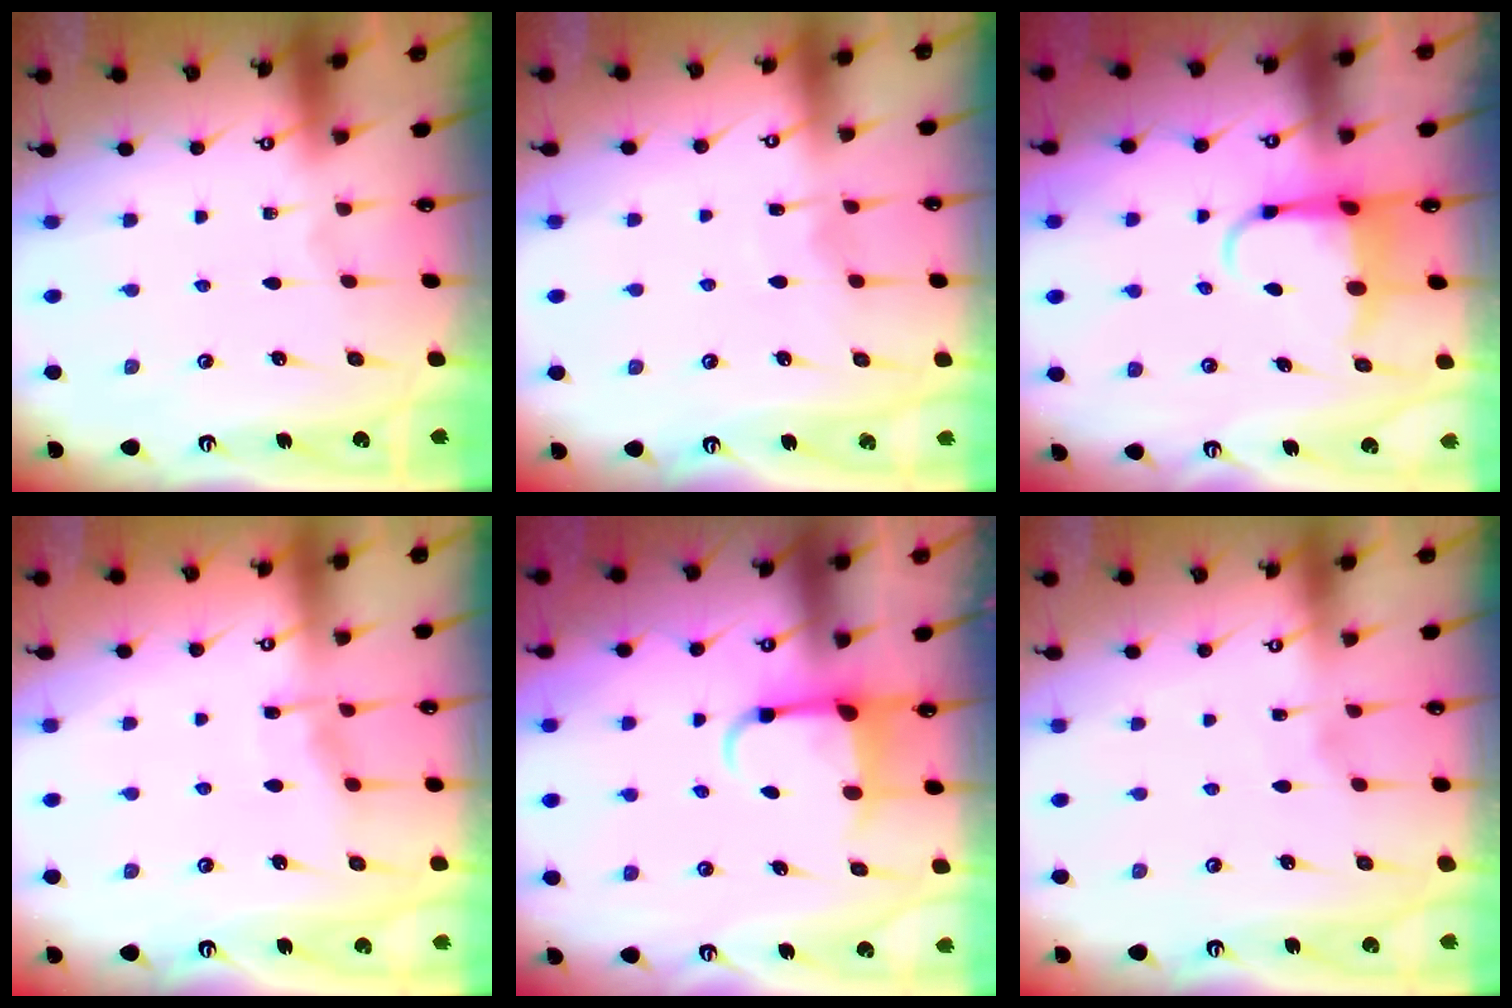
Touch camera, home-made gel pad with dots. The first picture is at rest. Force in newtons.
{"total": 4.7, "press": 4.7, "slide": 0.6}
{"total": 5.7, "press": 5.5, "slide": 1.3}
{"total": 5.8, "press": 5.7, "slide": 0.6}
{"total": 6.5, "press": 6.4, "slide": 1.2}
{"total": 1.8, "press": 1.8, "slide": 0.3}